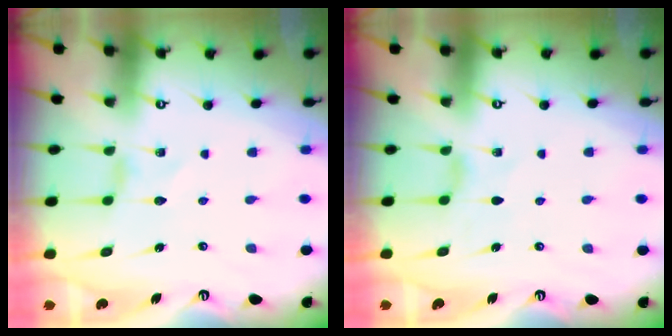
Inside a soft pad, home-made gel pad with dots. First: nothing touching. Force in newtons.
{"total": 0.0}